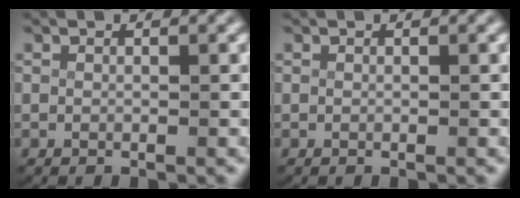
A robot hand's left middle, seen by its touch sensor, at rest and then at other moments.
{"total": 0.0}